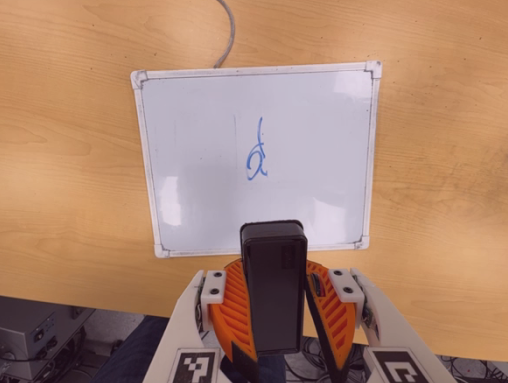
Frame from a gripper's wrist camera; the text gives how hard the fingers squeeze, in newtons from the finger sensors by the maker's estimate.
{"total": 8.9, "left": 9.7, "right": 8.1}